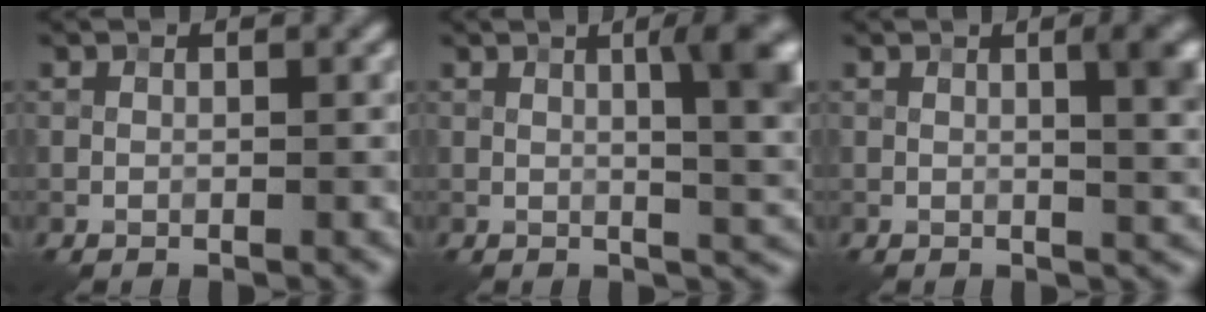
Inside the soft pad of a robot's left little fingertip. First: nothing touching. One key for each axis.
{"total": 5.9, "fx": 1.2, "fy": 1.4, "fz": 5.6, "tx": -0.063, "ty": 0.010, "tz": 0.016}
{"total": 4.8, "fx": 1.0, "fy": 1.3, "fz": 4.4, "tx": -0.046, "ty": 0.011, "tz": 0.012}